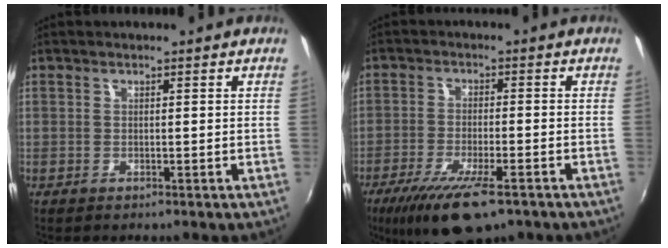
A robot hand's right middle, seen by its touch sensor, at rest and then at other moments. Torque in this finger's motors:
{"motor_torque": [1.17, -0.97, 0.32, 0.10]}